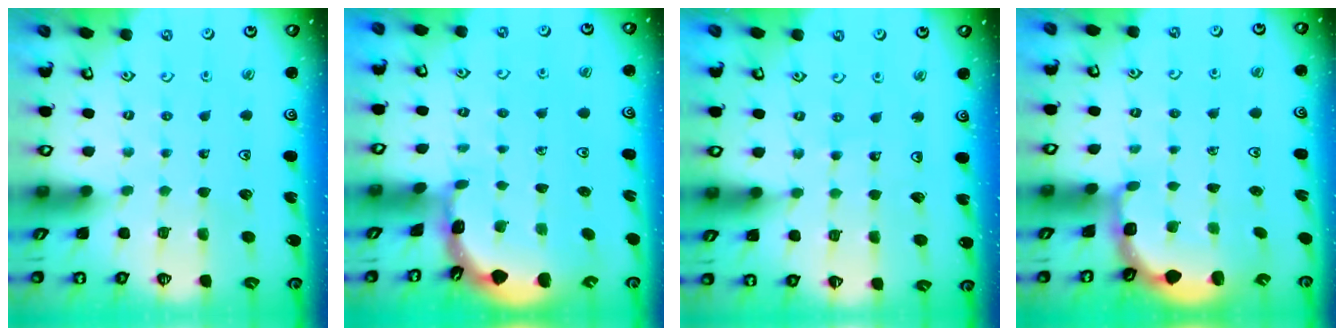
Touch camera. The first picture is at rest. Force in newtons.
{"total": 1.8, "press": 1.8, "slide": 0.1}
{"total": 4.7, "press": 4.7, "slide": 0.7}
{"total": 2.7, "press": 2.3, "slide": 1.4}